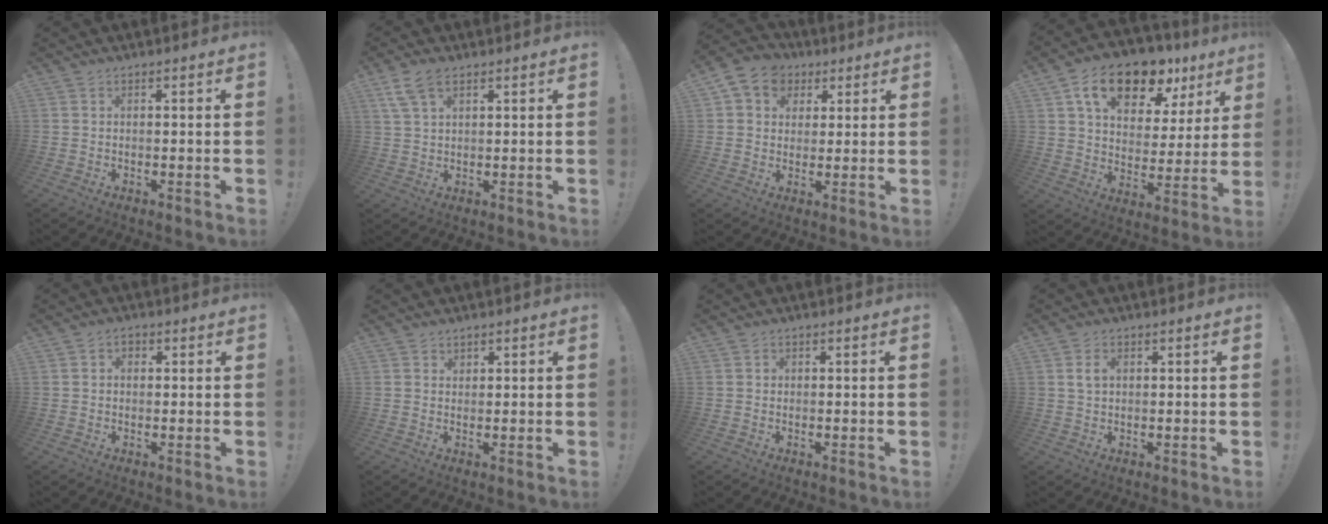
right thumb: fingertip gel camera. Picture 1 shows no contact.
{"total": 7.1, "force": [4.1, 3.2, 4.8], "torque": [-0.090, -0.005, 0.080]}
{"total": 9.1, "force": [3.5, 7.7, 3.3], "torque": [-0.049, -0.010, 0.071]}
{"total": 17.5, "force": [10.7, 9.6, 9.9], "torque": [-0.159, -0.059, 0.189]}
{"total": 2.0, "force": [0.1, 1.6, 1.3], "torque": [-0.019, 0.004, 0.000]}
{"total": 1.2, "force": [1.0, 0.6, 0.1], "torque": [0.009, -0.009, 0.018]}
{"total": 0.8, "force": [-0.1, 0.8, 0.2], "torque": [-0.006, 0.004, -0.001]}
{"total": 3.0, "force": [0.8, 2.0, 2.2], "torque": [-0.030, 0.001, 0.010]}